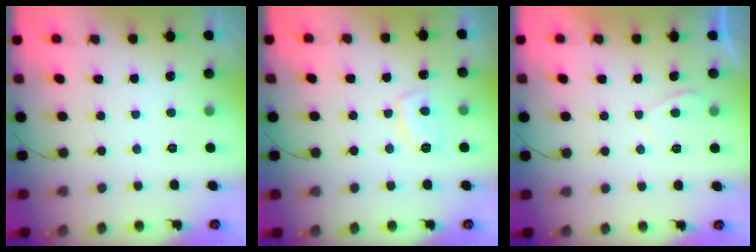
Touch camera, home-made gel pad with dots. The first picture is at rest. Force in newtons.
{"total": 5.7, "press": 5.6, "slide": 1.0}
{"total": 0.8, "press": 0.7, "slide": 0.5}